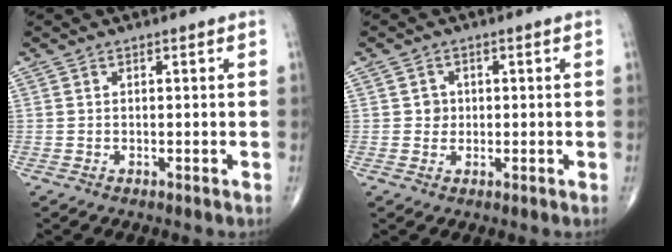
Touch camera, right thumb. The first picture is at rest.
{"total": 2.1, "force": [0.1, 2.0, 0.7], "torque": [0.002, 0.004, 0.000]}